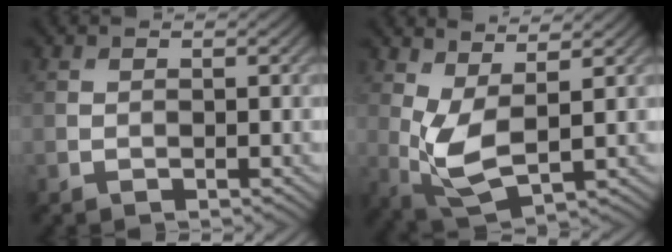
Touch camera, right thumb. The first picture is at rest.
{"total": 6.4, "force": [1.2, 2.7, 5.7], "torque": [-0.140, 0.000, 0.023]}